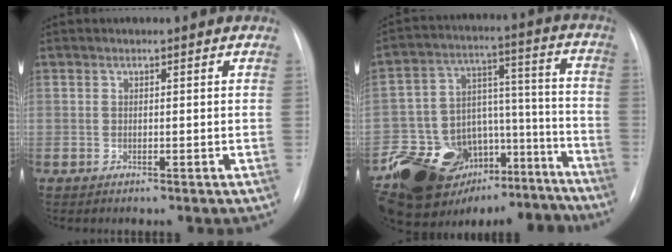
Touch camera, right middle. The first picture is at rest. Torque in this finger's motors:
{"motor_torque": [1.05, -1.08, 0.74, 0.18]}